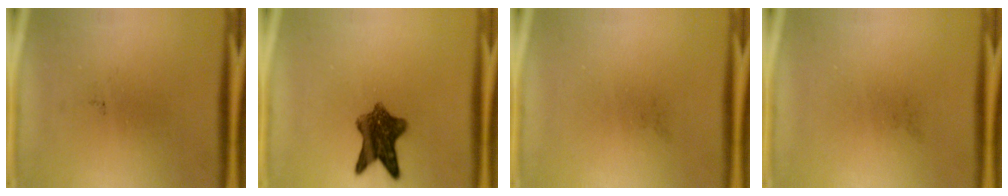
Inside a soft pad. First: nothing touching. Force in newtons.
{"total": 8.0}
{"total": 0.0}
{"total": 0.0}